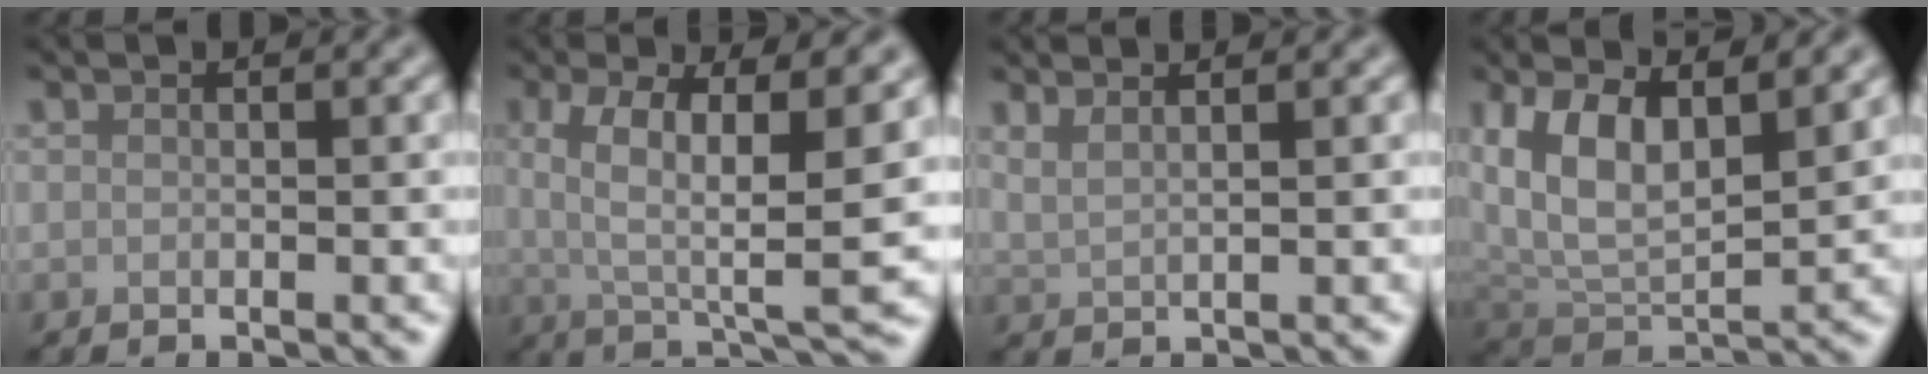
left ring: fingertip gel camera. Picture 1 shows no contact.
{"total": 9.0, "force": [1.6, 2.8, 8.4], "torque": [-0.149, -0.001, 0.025]}
{"total": 2.8, "force": [2.0, 1.1, 1.6], "torque": [-0.015, 0.005, 0.015]}
{"total": 9.4, "force": [3.8, 4.9, 7.1], "torque": [-0.127, 0.000, 0.064]}